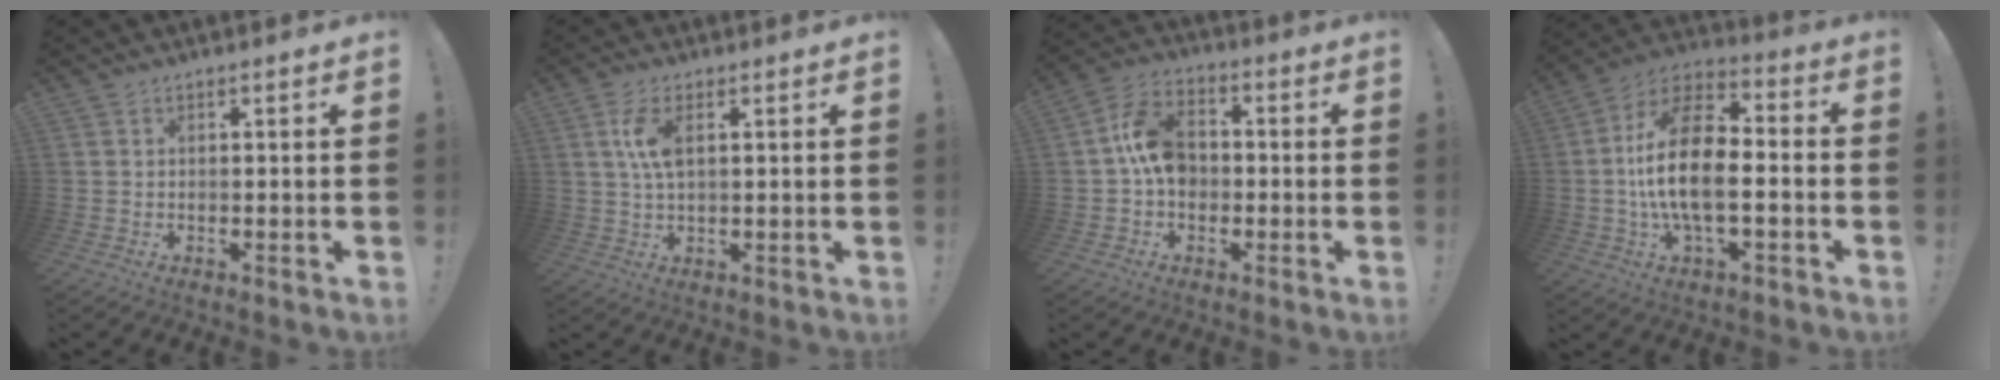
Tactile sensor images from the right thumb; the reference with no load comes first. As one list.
[{"total": 6.6, "force": [1.7, 2.8, 5.8], "torque": [-0.115, -0.005, 0.024]}, {"total": 11.7, "force": [-0.5, 8.7, 7.8], "torque": [-0.131, 0.017, -0.003]}, {"total": 18.7, "force": [-2.1, 9.5, 16.0], "torque": [-0.290, 0.018, -0.035]}]